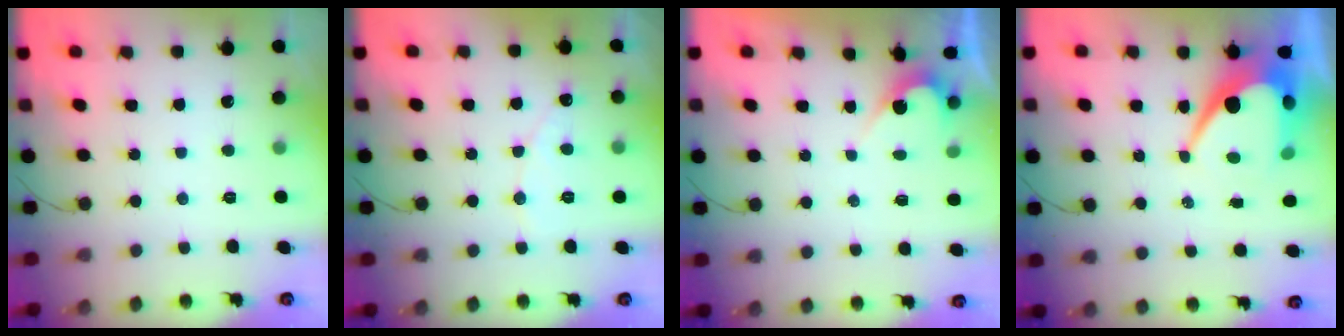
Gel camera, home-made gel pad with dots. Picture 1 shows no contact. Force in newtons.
{"total": 4.9, "press": 4.8, "slide": 0.4}
{"total": 3.2, "press": 3.2, "slide": 0.2}
{"total": 10.9, "press": 10.9, "slide": 0.9}